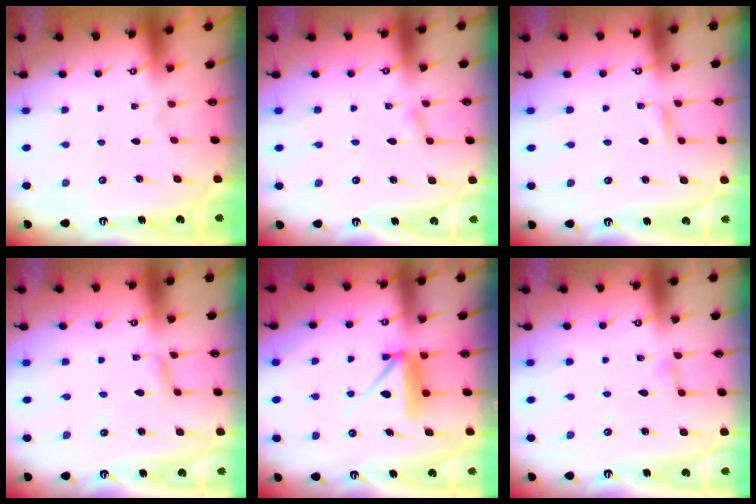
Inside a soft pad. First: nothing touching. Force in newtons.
{"total": 1.8, "press": 1.8, "slide": 0.2}
{"total": 1.6, "press": 1.6, "slide": 0.2}
{"total": 3.1, "press": 3.1, "slide": 0.2}
{"total": 8.7, "press": 8.7, "slide": 0.6}
{"total": 2.8, "press": 2.7, "slide": 0.3}